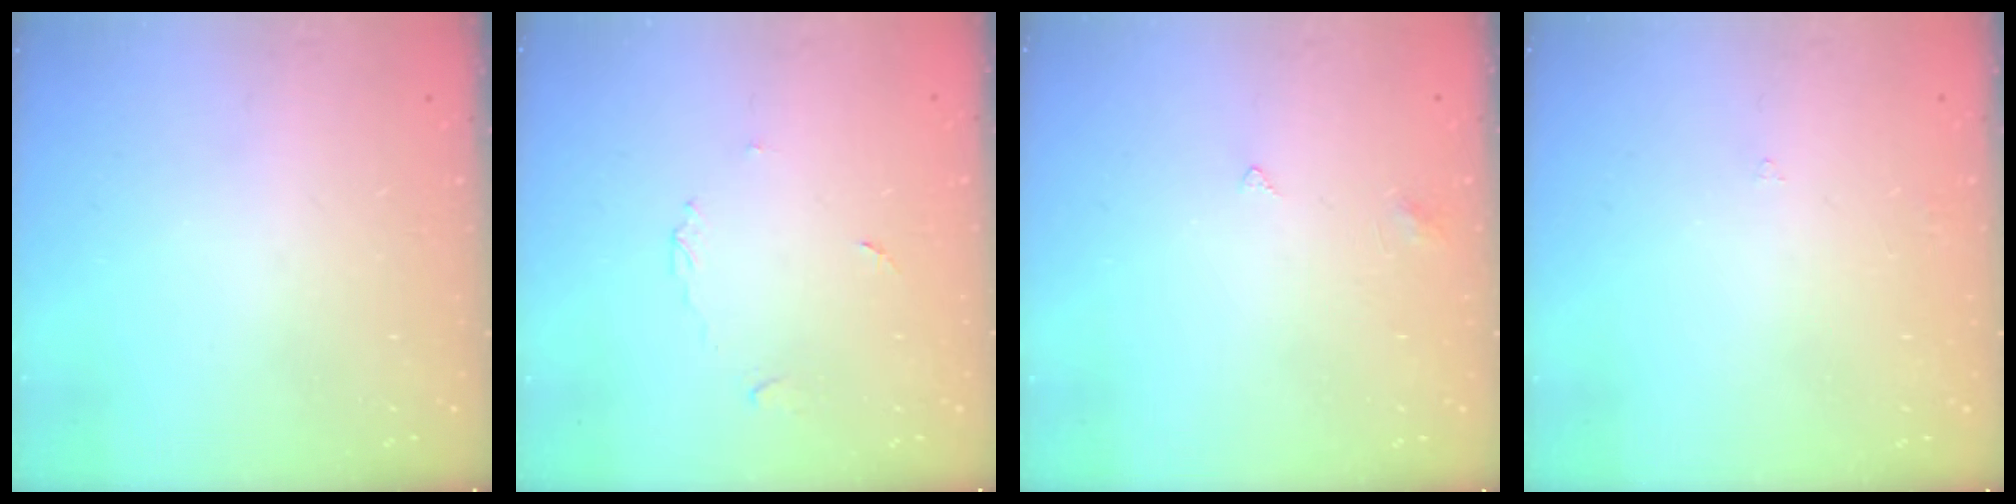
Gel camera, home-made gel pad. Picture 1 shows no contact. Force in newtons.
{"total": 2.7, "press": 2.7, "slide": 0.4}
{"total": 2.5, "press": 2.4, "slide": 0.4}
{"total": 1.6, "press": 1.5, "slide": 0.4}